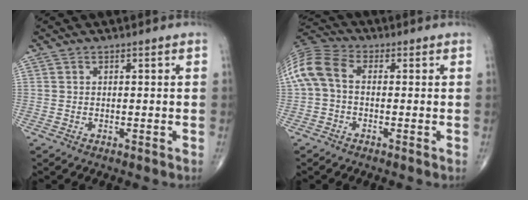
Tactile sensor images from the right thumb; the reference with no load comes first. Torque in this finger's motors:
{"motor_torque": [-0.09, 0.45, 0.78, -0.09, 0.30]}